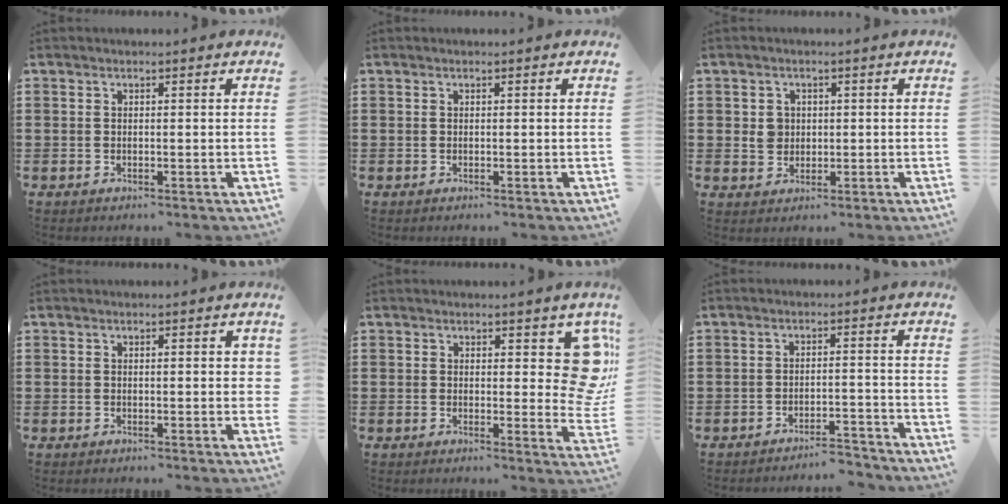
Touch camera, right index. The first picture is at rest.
{"total": 0.0}
{"total": 2.7, "force": [0.3, 2.4, 1.3], "torque": [-0.033, 0.008, 0.004]}
{"total": 1.4, "force": [0.3, 0.5, 1.2], "torque": [-0.016, 0.002, 0.003]}
{"total": 7.2, "force": [2.6, 3.6, 5.7], "torque": [-0.055, -0.008, 0.042]}
{"total": 3.5, "force": [-3.4, 0.0, 0.6], "torque": [-0.016, -0.001, -0.071]}